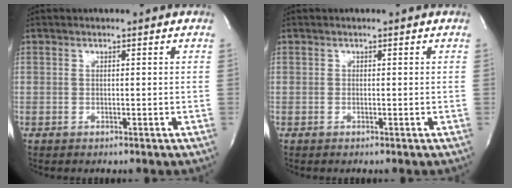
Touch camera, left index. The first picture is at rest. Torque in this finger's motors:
{"motor_torque": [-0.02, 0.00, 0.00, 0.00]}